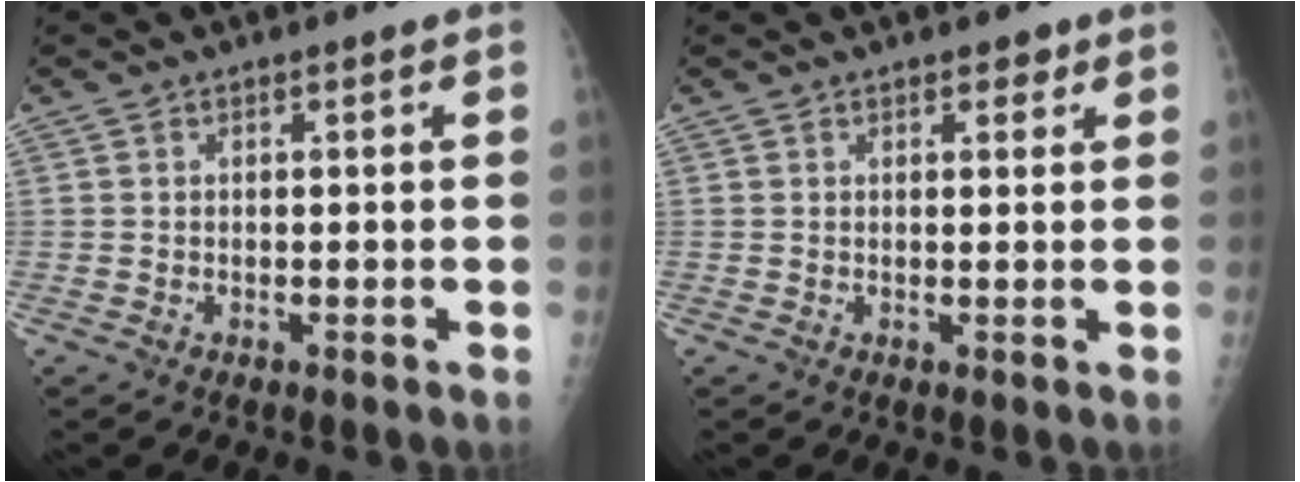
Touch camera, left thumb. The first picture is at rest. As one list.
[{"total": 2.1, "force": [1.4, 1.1, 1.1], "torque": [0.000, -0.006, 0.015]}]